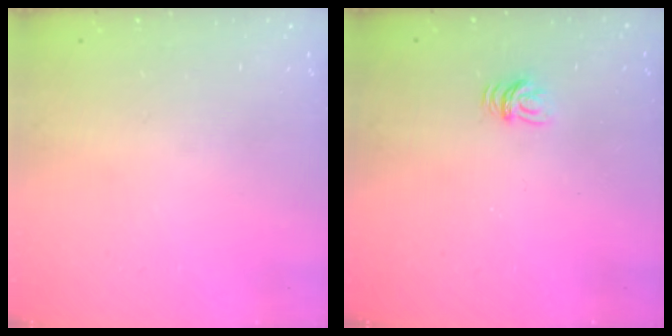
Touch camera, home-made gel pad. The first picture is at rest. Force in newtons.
{"total": 4.1, "press": 4.0, "slide": 0.3}